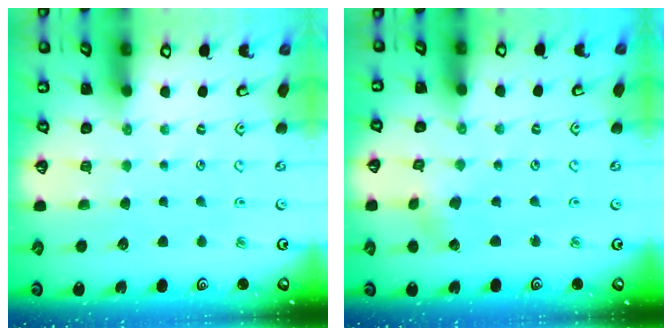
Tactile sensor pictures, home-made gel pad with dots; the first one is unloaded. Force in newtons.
{"total": 1.5, "press": 1.5, "slide": 0.1}